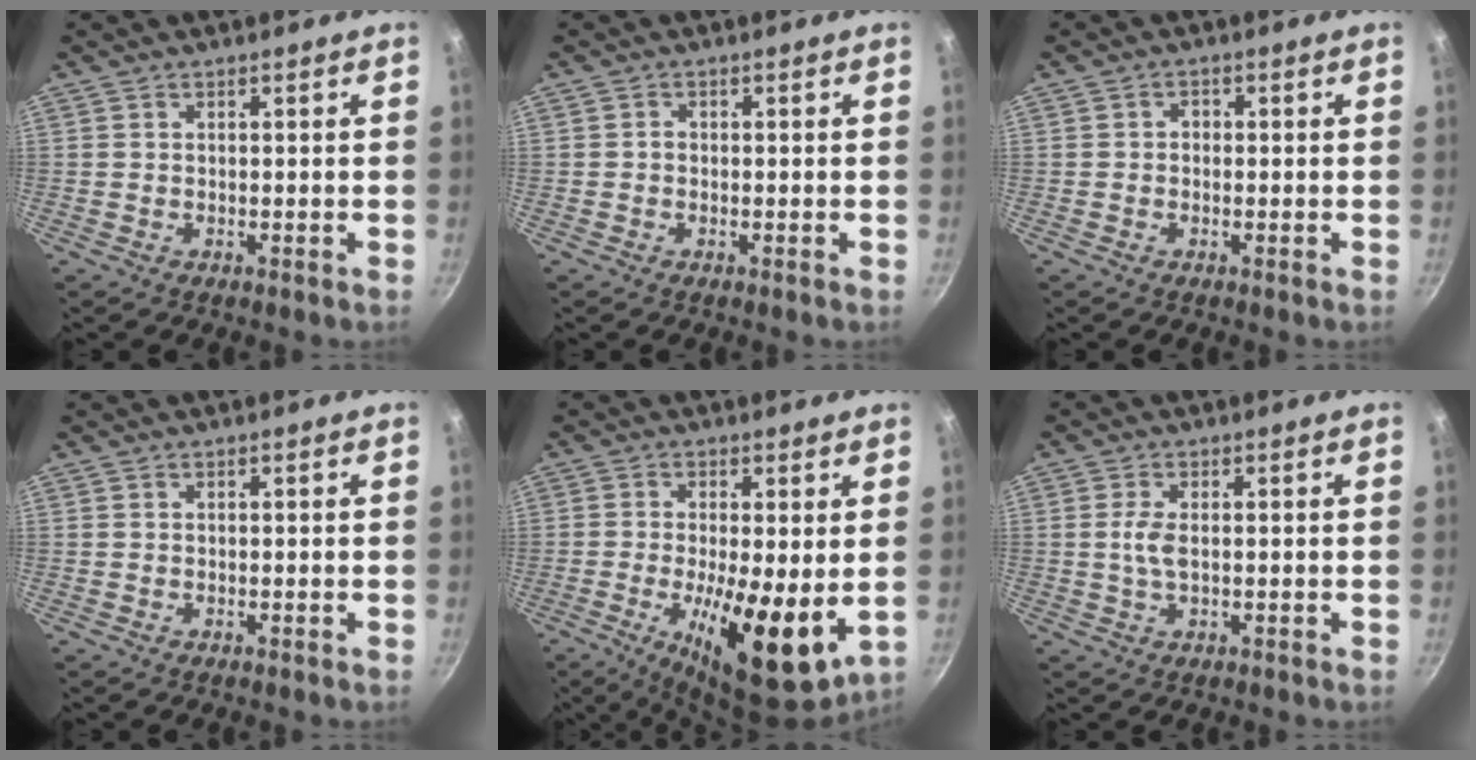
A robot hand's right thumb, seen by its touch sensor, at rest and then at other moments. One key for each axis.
{"total": 0.7, "fx": -0.3, "fy": 0.6, "fz": 0.3, "tx": -0.004, "ty": 0.003, "tz": -0.007}
{"total": 1.4, "fx": -0.2, "fy": 1.2, "fz": 0.7, "tx": -0.011, "ty": 0.005, "tz": -0.006}
{"total": 0.0}
{"total": 14.5, "fx": -1.9, "fy": 4.9, "fz": 13.5, "tx": -0.209, "ty": -0.016, "tz": -0.022}
{"total": 3.1, "fx": 0.1, "fy": 1.3, "fz": 2.9, "tx": -0.066, "ty": 0.001, "tz": 0.000}